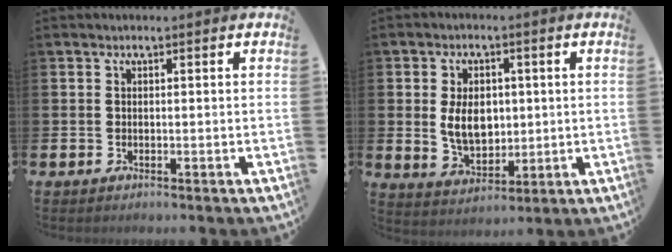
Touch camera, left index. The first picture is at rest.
{"total": 6.0, "force": [0.8, 4.1, 4.3], "torque": [-0.070, 0.008, 0.008]}